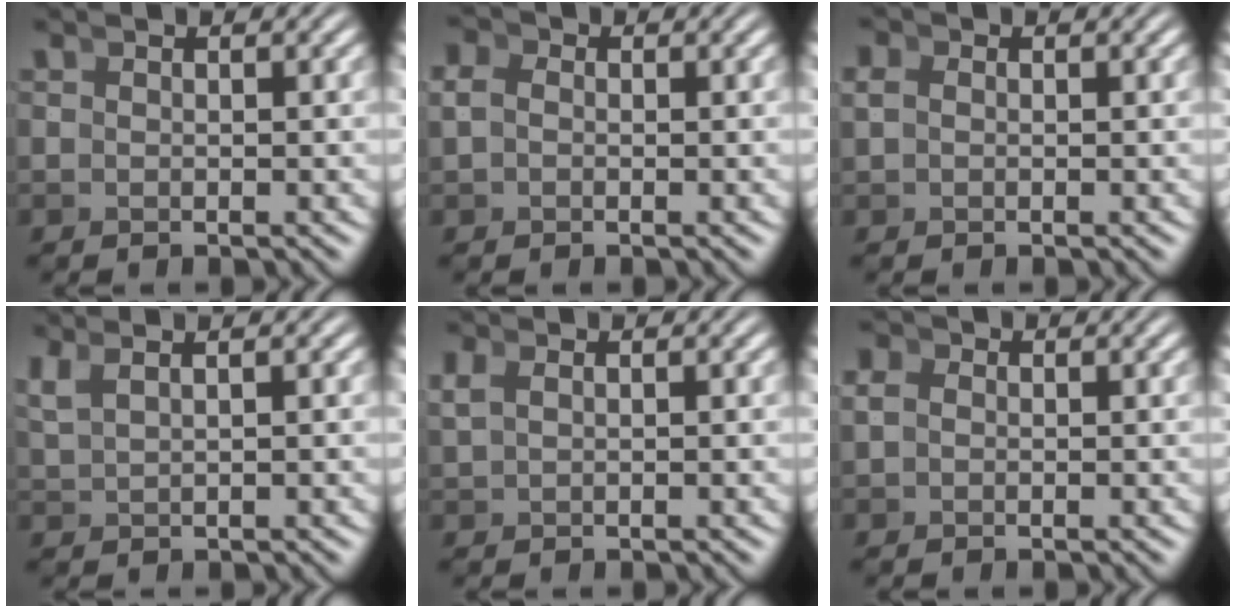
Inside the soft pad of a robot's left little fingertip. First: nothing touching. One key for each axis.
{"total": 1.7, "fx": 0.2, "fy": 1.5, "fz": 0.8, "tx": -0.023, "ty": -0.003, "tz": 0.005}
{"total": 0.8, "fx": 0.2, "fy": 0.6, "fz": 0.5, "tx": -0.015, "ty": -0.005, "tz": 0.009}
{"total": 1.9, "fx": 1.4, "fy": 0.3, "fz": 1.3, "tx": -0.020, "ty": 0.011, "tz": 0.031}
{"total": 0.7, "fx": 0.5, "fy": 0.1, "fz": 0.5, "tx": -0.010, "ty": 0.002, "tz": 0.019}
{"total": 1.4, "fx": 0.2, "fy": 1.2, "fz": 0.6, "tx": -0.020, "ty": -0.005, "tz": 0.006}